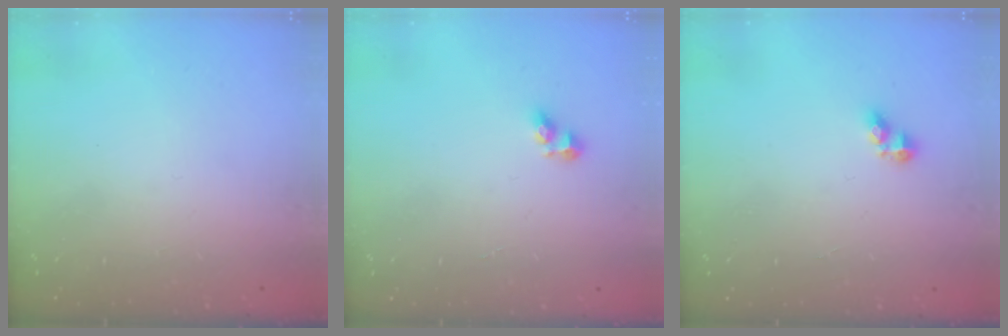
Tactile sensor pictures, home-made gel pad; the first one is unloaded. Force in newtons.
{"total": 4.8, "press": 4.7, "slide": 0.7}
{"total": 3.9, "press": 3.9, "slide": 0.5}